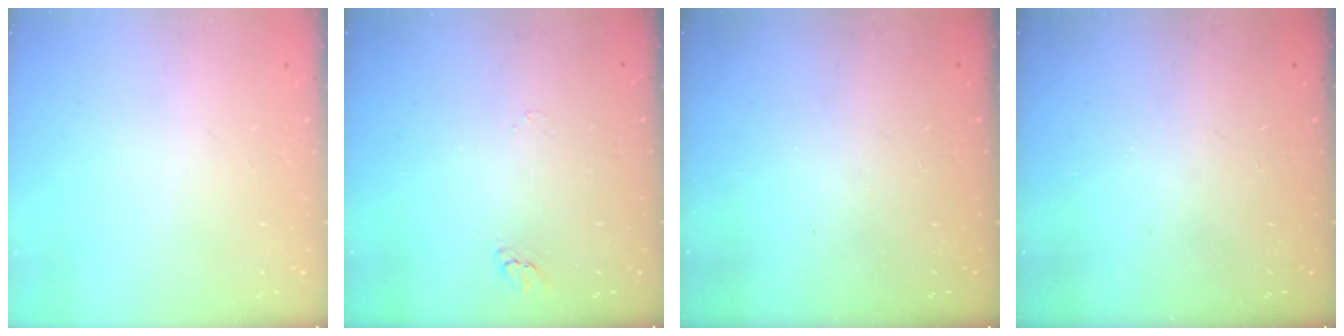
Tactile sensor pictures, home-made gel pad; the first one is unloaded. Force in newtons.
{"total": 2.5, "press": 2.5, "slide": 0.2}
{"total": 0.0}
{"total": 0.0}